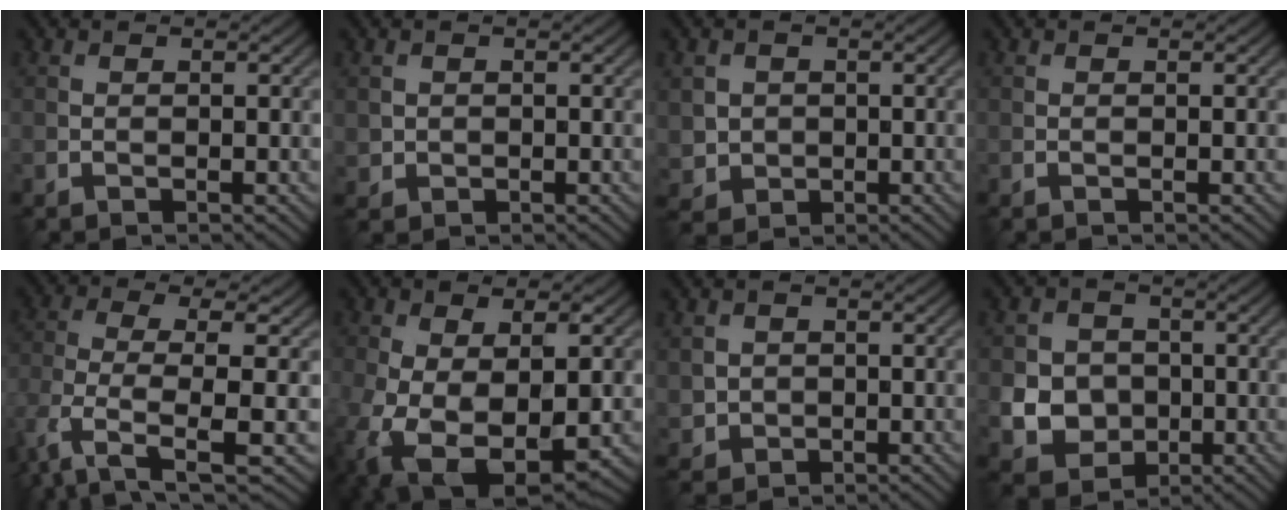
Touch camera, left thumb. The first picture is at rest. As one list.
[{"total": 1.3, "force": [0.2, 1.3, 0.2], "torque": [-0.008, -0.008, 0.005]}, {"total": 3.2, "force": [0.2, 3.1, 0.6], "torque": [-0.027, -0.010, 0.001]}, {"total": 0.0}, {"total": 7.3, "force": [-2.9, 2.1, 6.4], "torque": [-0.139, -0.004, -0.065]}, {"total": 12.7, "force": [-3.8, 7.7, 9.4], "torque": [-0.196, -0.052, -0.034]}, {"total": 2.3, "force": [0.2, 2.3, 0.4], "torque": [-0.021, -0.009, 0.004]}, {"total": 6.6, "force": [-0.9, 6.0, 2.6], "torque": [-0.063, -0.015, -0.033]}]